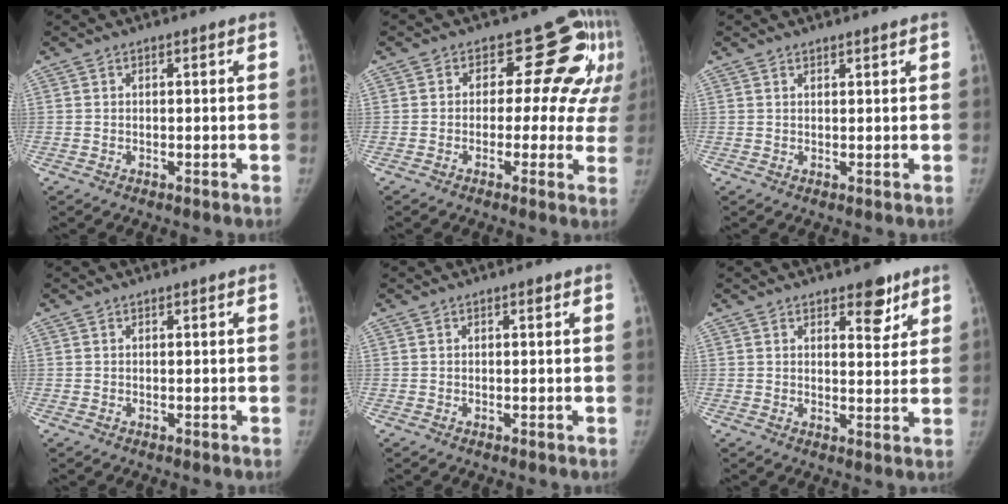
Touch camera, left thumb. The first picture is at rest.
{"total": 13.5, "force": [4.4, 9.2, 8.7], "torque": [-0.039, 0.004, 0.039]}
{"total": 0.8, "force": [0.8, 0.1, 0.1], "torque": [-0.001, -0.006, 0.014]}
{"total": 0.0}
{"total": 0.6, "force": [0.3, 0.2, 0.4], "torque": [-0.006, -0.001, 0.004]}
{"total": 5.5, "force": [3.6, 2.7, 3.1], "torque": [-0.014, -0.022, 0.049]}